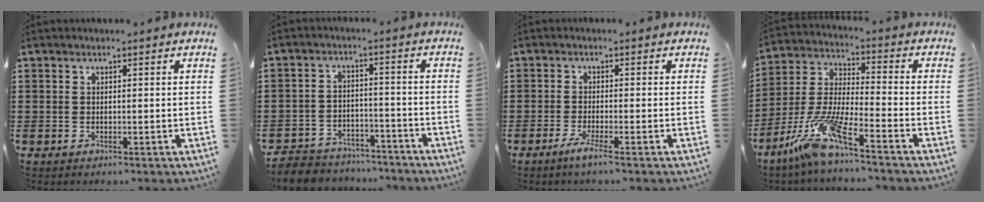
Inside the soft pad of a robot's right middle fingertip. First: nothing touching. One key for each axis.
{"total": 5.6, "fx": -5.4, "fy": 1.3, "fz": 0.4, "tx": -0.018, "ty": 0.010, "tz": -0.113}
{"total": 2.7, "fx": -1.7, "fy": -0.2, "fz": 2.1, "tx": -0.041, "ty": -0.008, "tz": -0.033}
{"total": 10.2, "fx": -7.8, "fy": 0.3, "fz": 6.6, "tx": -0.155, "ty": -0.015, "tz": -0.160}